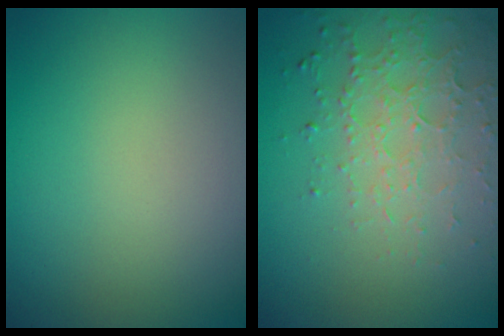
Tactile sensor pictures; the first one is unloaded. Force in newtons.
{"total": 4.6, "press": 3.3, "slide": 3.2}